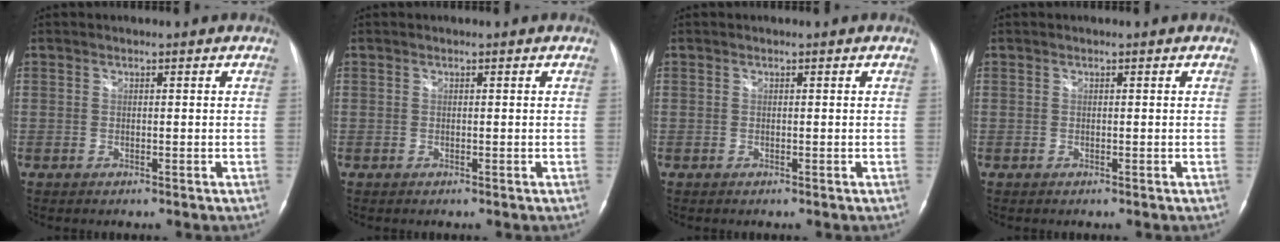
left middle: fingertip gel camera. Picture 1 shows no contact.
{"total": 0.0}
{"total": 0.0}
{"total": 0.0}